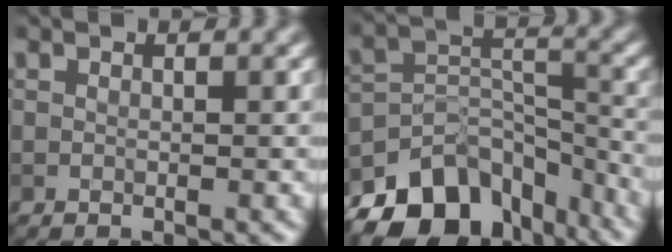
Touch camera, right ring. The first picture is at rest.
{"total": 11.1, "force": [-8.0, 6.1, 4.6], "torque": [-0.076, 0.007, -0.137]}